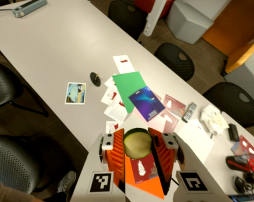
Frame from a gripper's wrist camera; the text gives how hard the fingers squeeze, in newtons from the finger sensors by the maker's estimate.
{"total": 13.9, "left": 14.3, "right": 13.5}